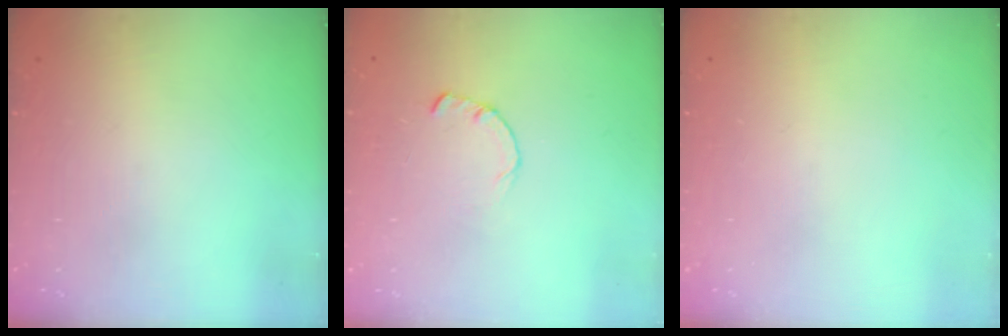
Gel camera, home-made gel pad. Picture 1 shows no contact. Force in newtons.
{"total": 0.8, "press": 0.8, "slide": 0.2}
{"total": 0.0}